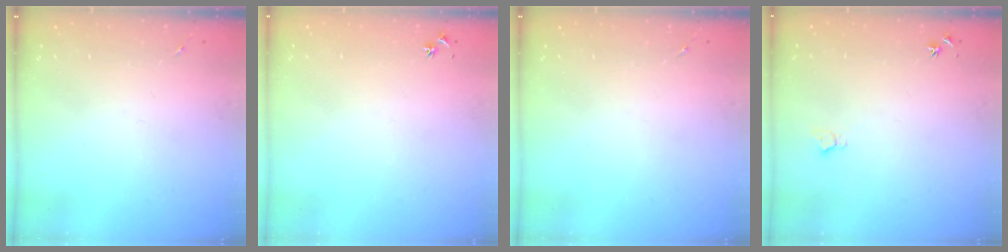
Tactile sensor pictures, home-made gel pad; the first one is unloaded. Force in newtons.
{"total": 2.9, "press": 2.8, "slide": 0.3}
{"total": 0.0}
{"total": 3.9, "press": 3.9, "slide": 0.4}